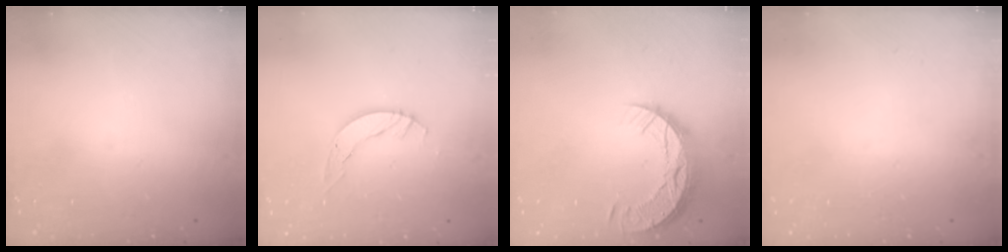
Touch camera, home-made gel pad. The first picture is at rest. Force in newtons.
{"total": 4.9, "press": 4.9, "slide": 0.5}
{"total": 10.3, "press": 10.2, "slide": 0.8}
{"total": 0.0}